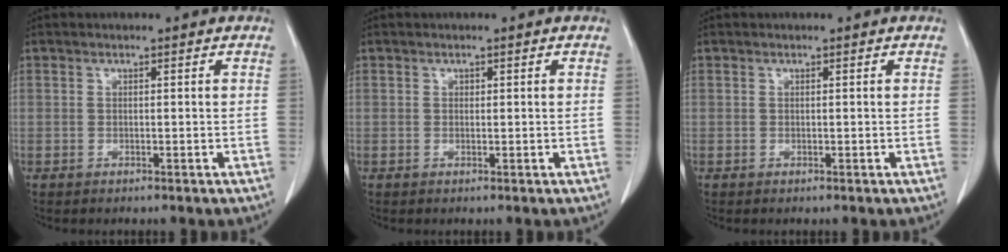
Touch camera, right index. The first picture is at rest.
{"total": 0.0}
{"total": 0.0}